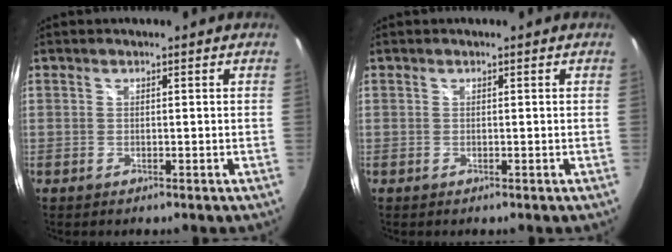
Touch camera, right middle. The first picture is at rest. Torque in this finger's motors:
{"motor_torque": [-0.02, -0.02, 0.00, 0.00]}